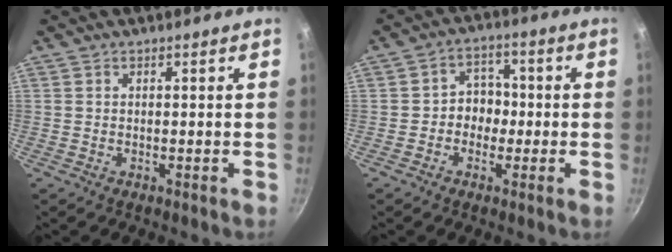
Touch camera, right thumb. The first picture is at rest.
{"total": 5.5, "force": [-0.9, 4.8, 2.6], "torque": [0.008, 0.021, -0.021]}